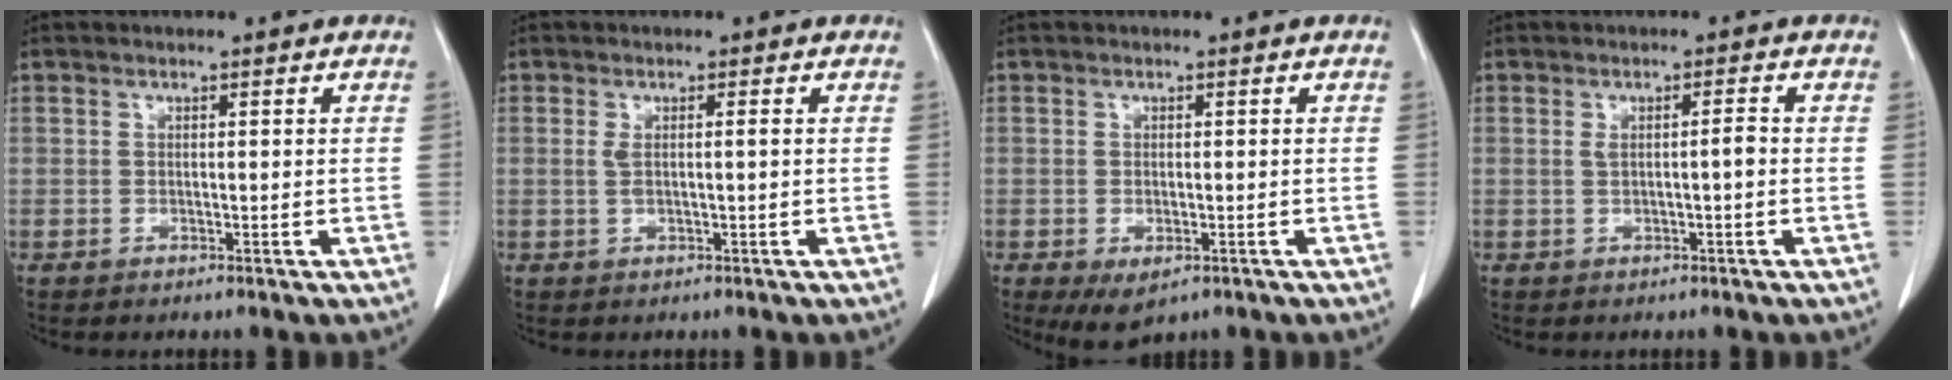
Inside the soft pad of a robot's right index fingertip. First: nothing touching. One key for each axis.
{"total": 1.6, "fx": 0.1, "fy": 0.2, "fz": 1.6, "tx": -0.036, "ty": 0.005, "tz": 0.005}
{"total": 3.8, "fx": -1.8, "fy": 2.0, "fz": 2.7, "tx": -0.049, "ty": -0.009, "tz": -0.017}
{"total": 2.1, "fx": -0.1, "fy": 0.2, "fz": 2.0, "tx": -0.037, "ty": 0.004, "tz": 0.002}